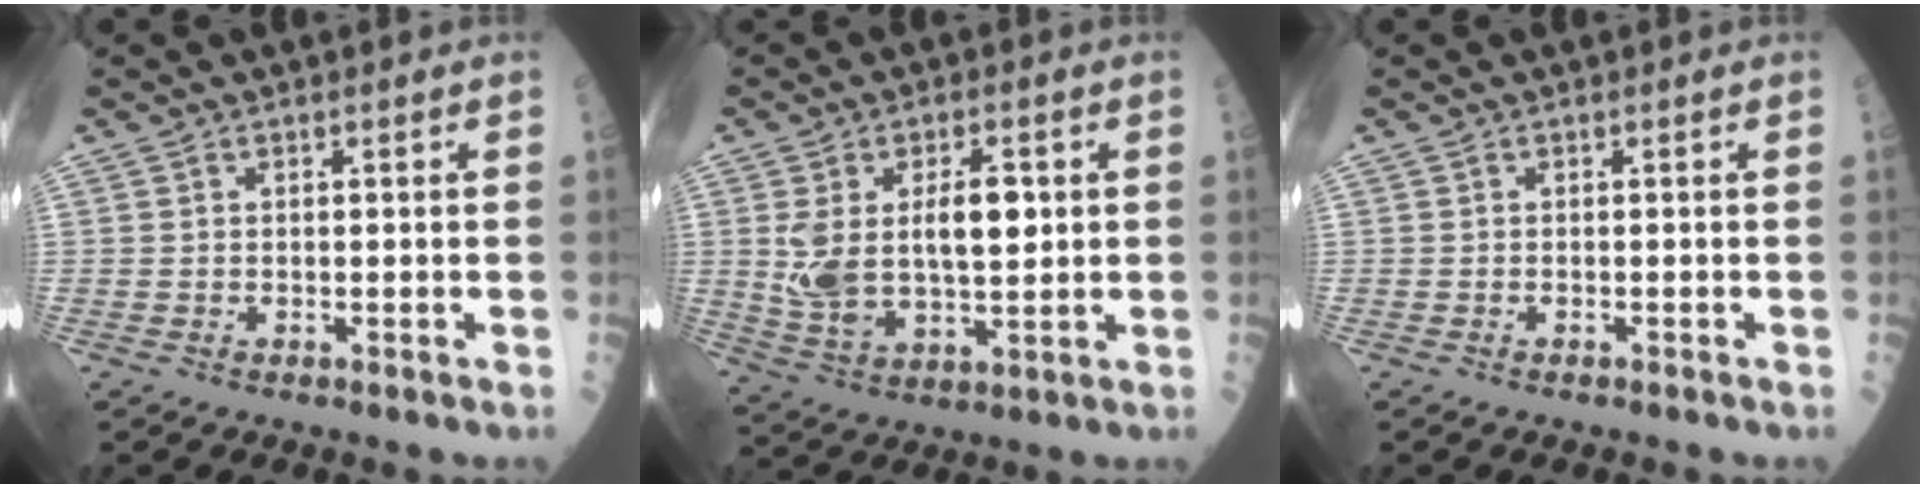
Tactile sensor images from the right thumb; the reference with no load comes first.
{"total": 13.3, "force": [2.0, 6.8, 11.3], "torque": [-0.198, -0.001, 0.046]}
{"total": 0.0}